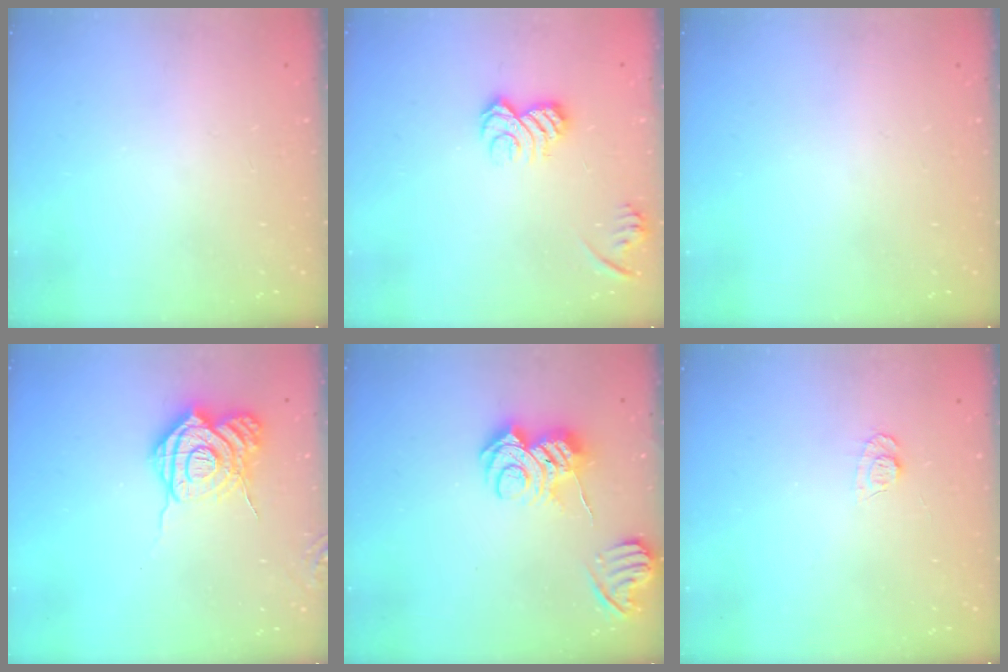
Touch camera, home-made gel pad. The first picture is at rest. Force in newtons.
{"total": 11.6, "press": 11.5, "slide": 1.3}
{"total": 0.0}
{"total": 14.1, "press": 14.0, "slide": 1.3}
{"total": 11.1, "press": 11.0, "slide": 1.2}
{"total": 7.1, "press": 7.1, "slide": 0.7}